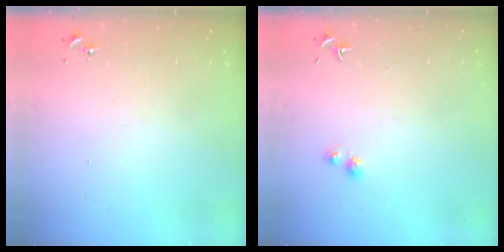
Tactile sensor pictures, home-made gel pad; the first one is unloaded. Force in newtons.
{"total": 2.9, "press": 2.9, "slide": 0.5}